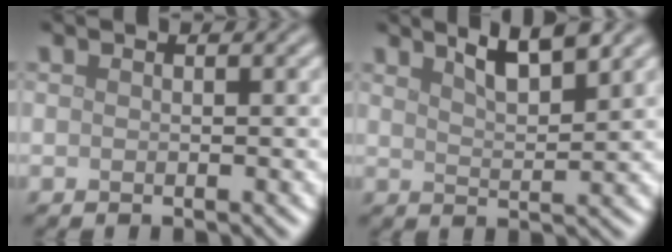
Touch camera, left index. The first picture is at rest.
{"total": 4.1, "force": [3.1, 0.8, 2.7], "torque": [-0.040, 0.009, 0.052]}